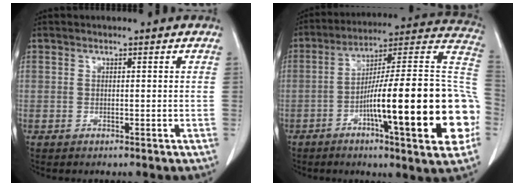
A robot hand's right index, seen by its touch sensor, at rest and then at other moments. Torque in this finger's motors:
{"motor_torque": [2.14, 0.00, 0.80, 0.21]}